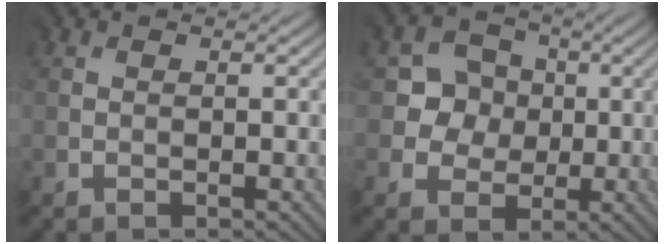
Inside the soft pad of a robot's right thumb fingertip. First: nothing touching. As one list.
[{"total": 4.8, "force": [0.5, 4.6, 1.1], "torque": [-0.019, 0.005, -0.004]}]